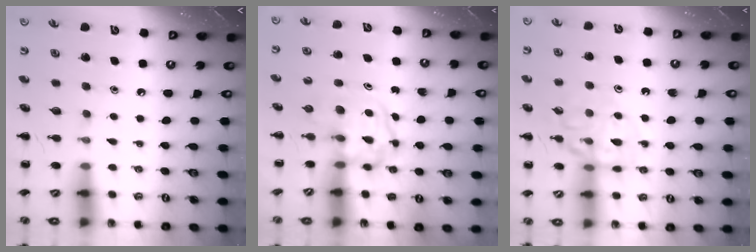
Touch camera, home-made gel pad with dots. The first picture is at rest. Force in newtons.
{"total": 3.7, "press": 3.7, "slide": 0.4}
{"total": 12.3, "press": 12.2, "slide": 1.3}